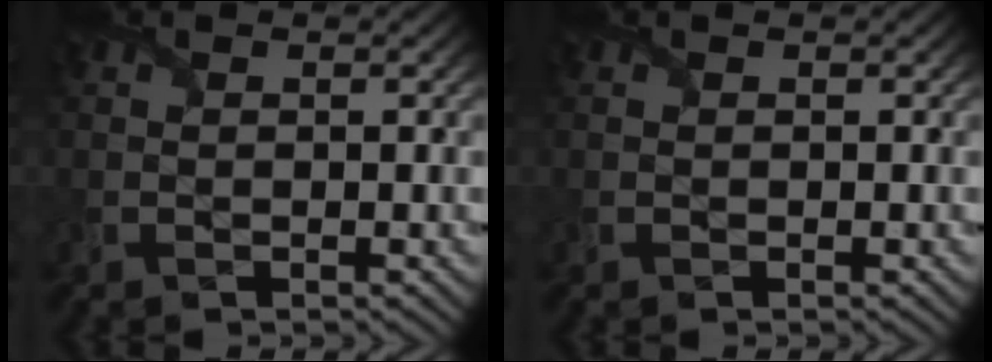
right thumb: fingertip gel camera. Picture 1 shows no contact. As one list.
[{"total": 0.0}]